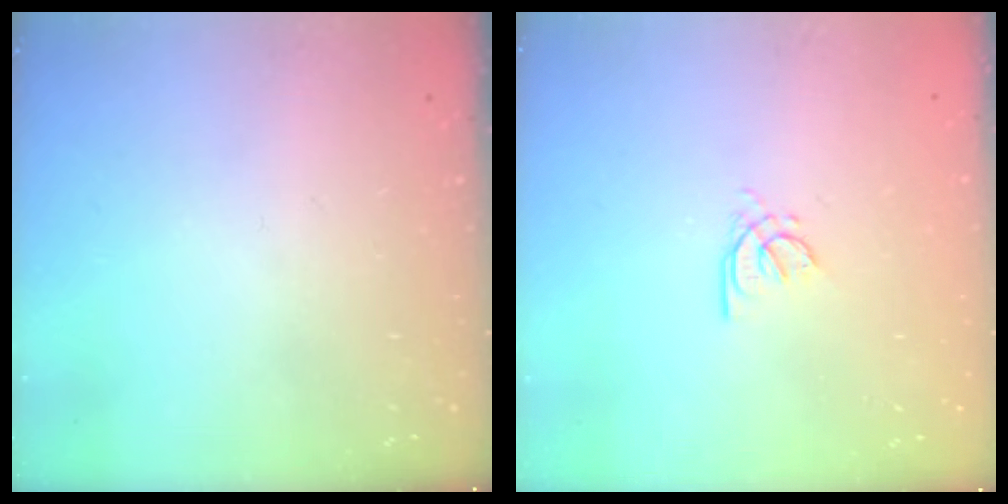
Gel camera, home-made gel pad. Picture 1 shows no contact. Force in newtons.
{"total": 2.1, "press": 2.0, "slide": 0.6}